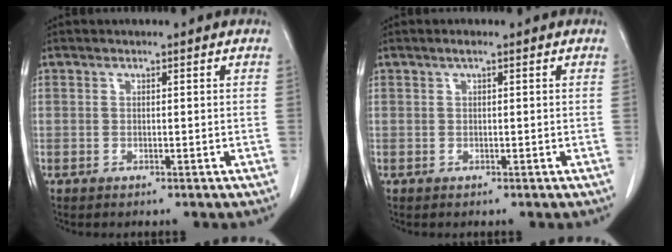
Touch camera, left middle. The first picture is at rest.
{"total": 0.7, "force": [0.4, 0.1, 0.6], "torque": [-0.013, 0.004, 0.003]}